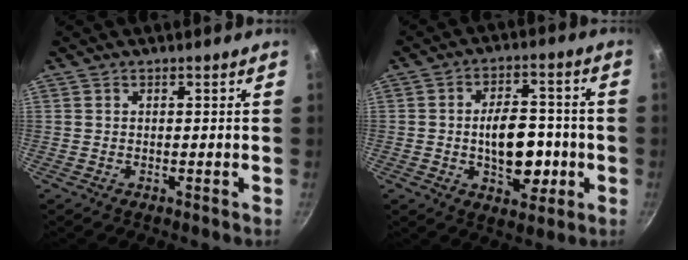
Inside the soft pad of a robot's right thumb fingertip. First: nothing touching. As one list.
[{"total": 12.3, "force": [-1.9, 7.3, 9.7], "torque": [-0.109, 0.017, -0.026]}]